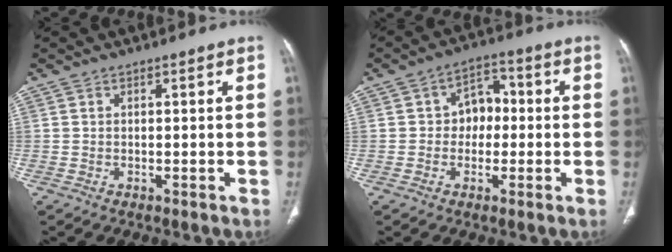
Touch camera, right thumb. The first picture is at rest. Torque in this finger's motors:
{"motor_torque": [-0.06, -0.04, -0.20, 0.37, 0.05]}